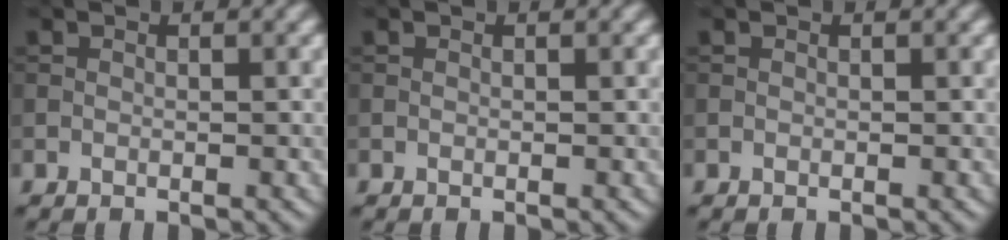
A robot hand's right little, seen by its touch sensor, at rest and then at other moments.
{"total": 0.0}
{"total": 0.0}